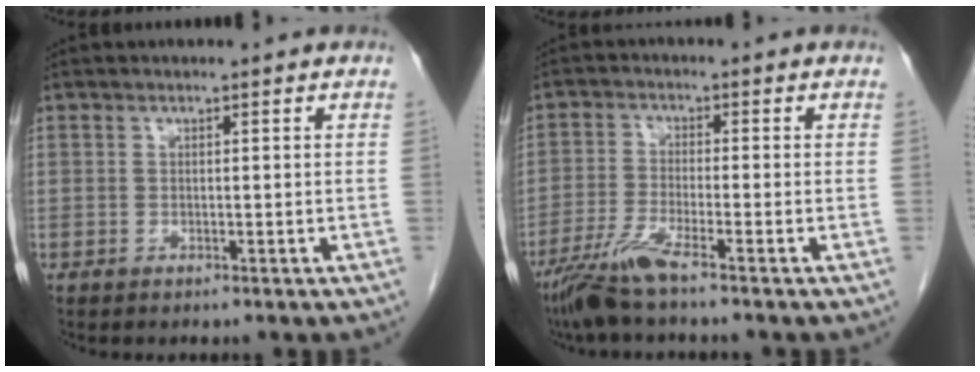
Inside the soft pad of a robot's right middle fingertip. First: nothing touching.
{"total": 6.0, "force": [-4.5, -0.5, 4.0], "torque": [-0.087, -0.022, -0.094]}